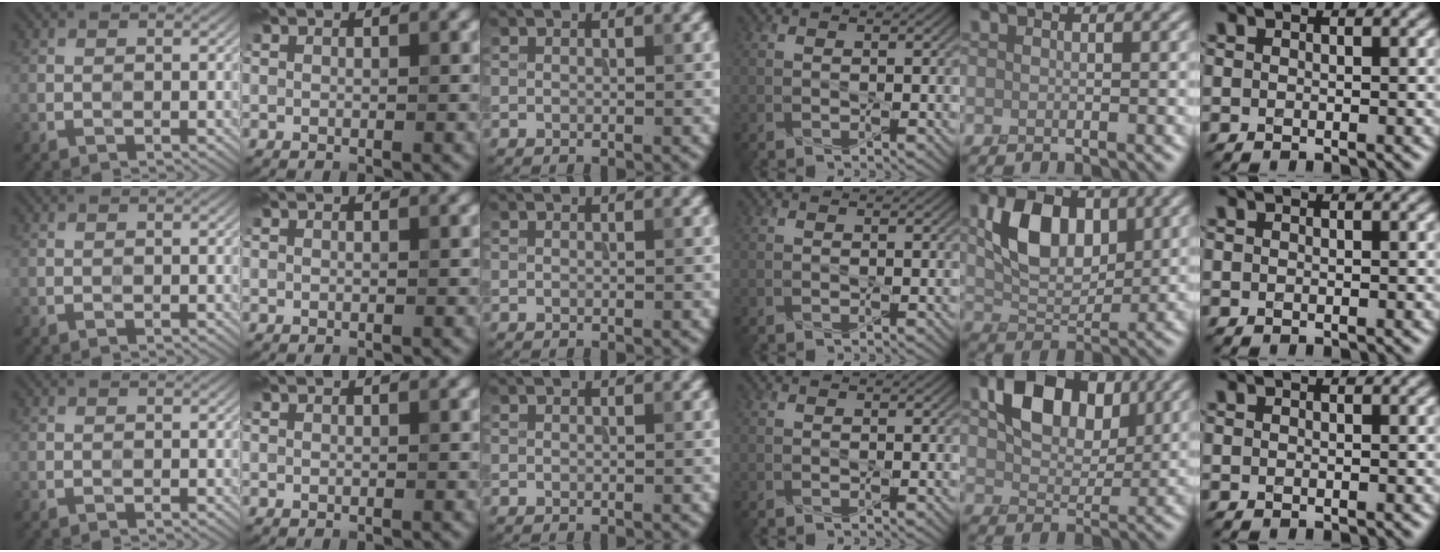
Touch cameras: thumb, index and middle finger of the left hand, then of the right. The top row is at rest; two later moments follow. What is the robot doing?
{"motion": "press", "object": "joystick"}